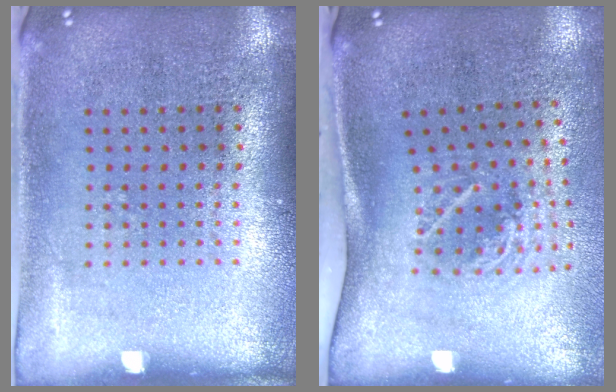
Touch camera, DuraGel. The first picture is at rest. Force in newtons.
{"total": 2.0, "press": 1.3, "slide": 1.5}